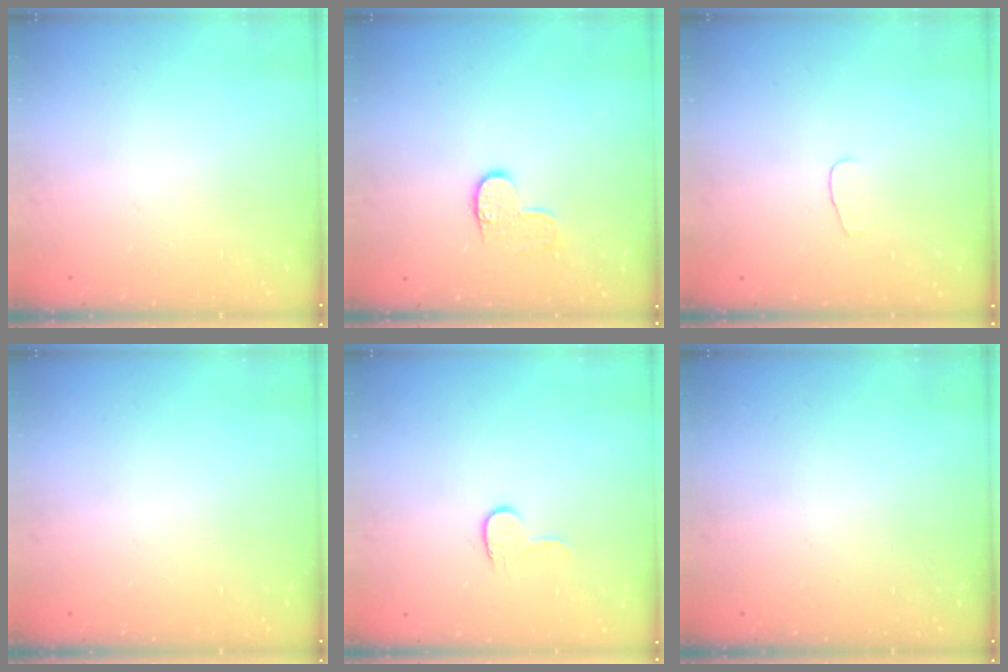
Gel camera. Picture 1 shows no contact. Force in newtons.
{"total": 6.7, "press": 6.7, "slide": 0.1}
{"total": 2.8, "press": 2.8, "slide": 0.3}
{"total": 0.0}
{"total": 5.4, "press": 5.4, "slide": 0.5}
{"total": 0.0}